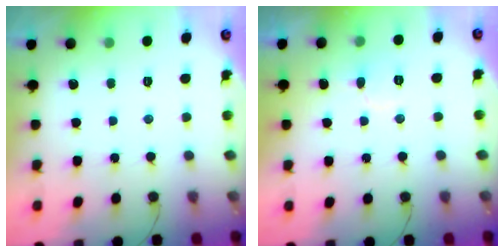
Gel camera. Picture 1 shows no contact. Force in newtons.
{"total": 6.5, "press": 6.5, "slide": 0.1}